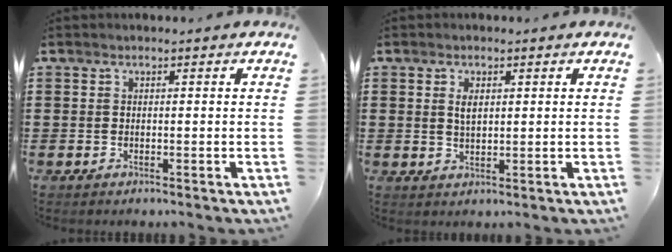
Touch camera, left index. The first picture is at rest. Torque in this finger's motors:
{"motor_torque": [0.32, 0.12, 0.17, 0.09]}